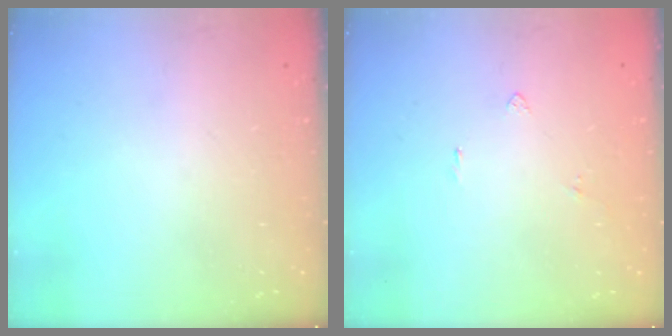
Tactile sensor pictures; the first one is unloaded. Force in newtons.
{"total": 2.0, "press": 2.0, "slide": 0.5}